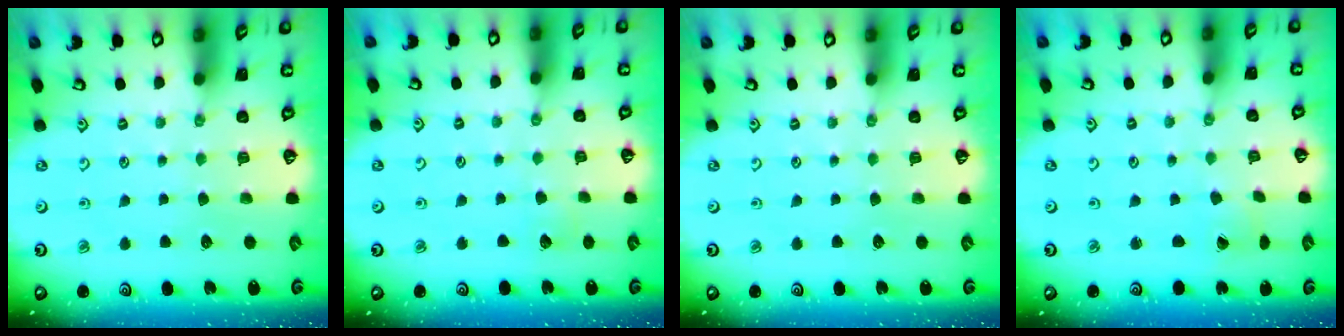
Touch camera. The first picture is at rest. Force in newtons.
{"total": 3.4, "press": 3.4, "slide": 0.4}
{"total": 0.0}
{"total": 2.8, "press": 2.8, "slide": 0.2}